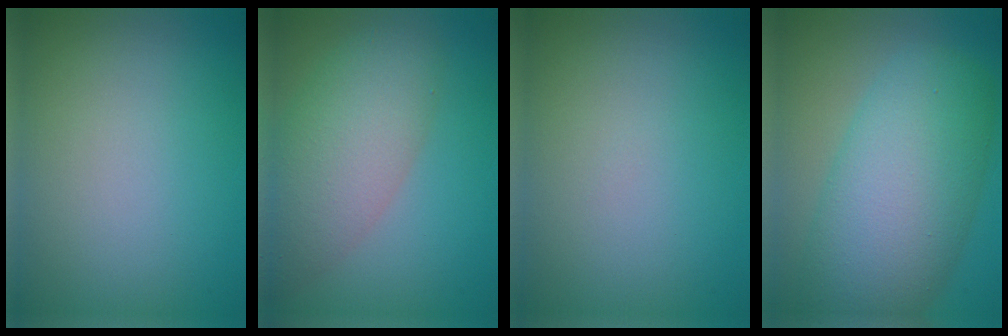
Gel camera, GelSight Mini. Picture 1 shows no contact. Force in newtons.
{"total": 6.4, "press": 6.4, "slide": 0.4}
{"total": 0.0}
{"total": 10.2, "press": 10.2, "slide": 0.2}